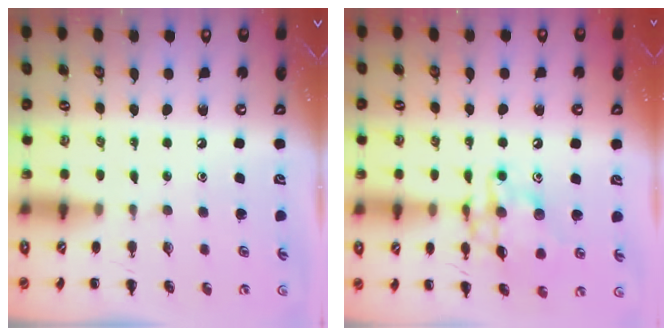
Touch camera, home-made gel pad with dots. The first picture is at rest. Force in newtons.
{"total": 13.7, "press": 13.7, "slide": 1.1}